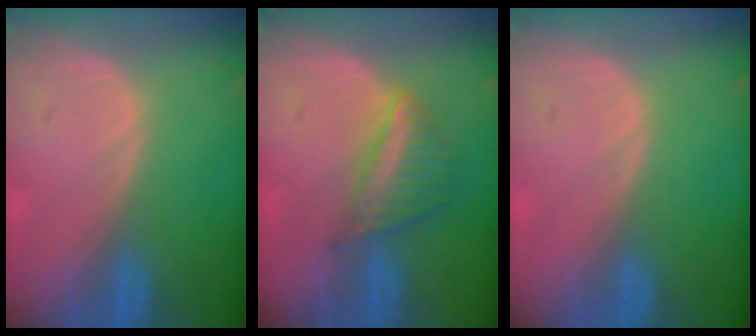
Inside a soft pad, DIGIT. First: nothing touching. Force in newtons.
{"total": 6.2, "press": 5.4, "slide": 2.9}
{"total": 0.0}